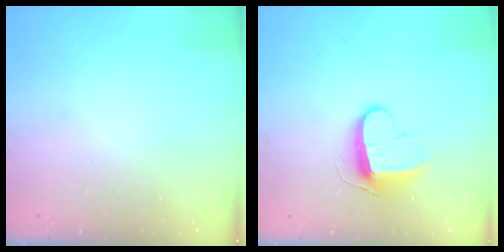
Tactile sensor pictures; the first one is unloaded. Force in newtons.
{"total": 9.1, "press": 9.1, "slide": 0.3}